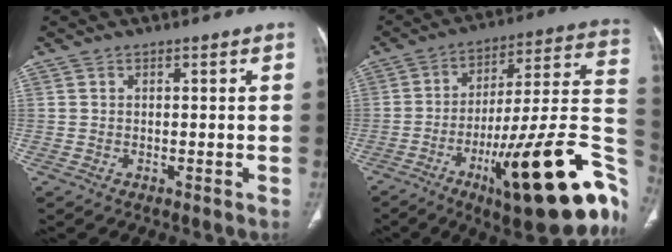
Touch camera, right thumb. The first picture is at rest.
{"total": 31.5, "force": [-12.6, 7.8, 27.8], "torque": [-0.316, 0.064, -0.179]}